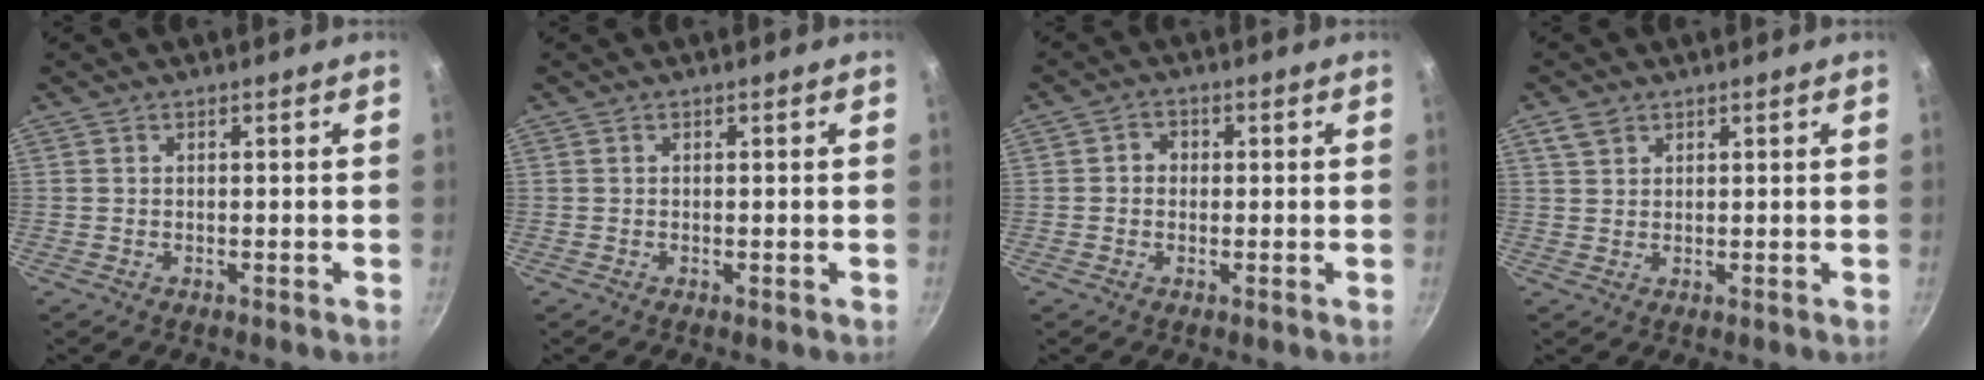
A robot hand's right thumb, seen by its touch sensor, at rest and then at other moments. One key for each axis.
{"total": 0.0}
{"total": 2.8, "fx": 0.1, "fy": 2.4, "fz": 1.3, "tx": -0.010, "ty": 0.006, "tz": -0.005}
{"total": 2.9, "fx": 1.7, "fy": 2.0, "fz": 1.3, "tx": -0.016, "ty": 0.000, "tz": 0.035}